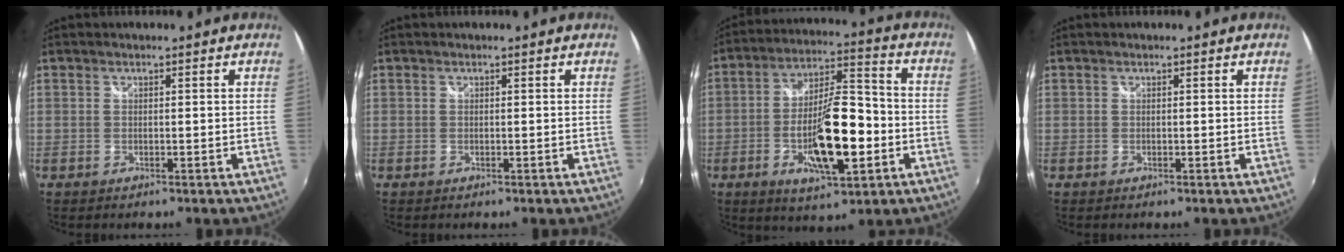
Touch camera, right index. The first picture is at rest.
{"total": 0.0}
{"total": 16.1, "force": [-4.5, 5.1, 14.6], "torque": [-0.262, 0.000, -0.073]}
{"total": 0.0}